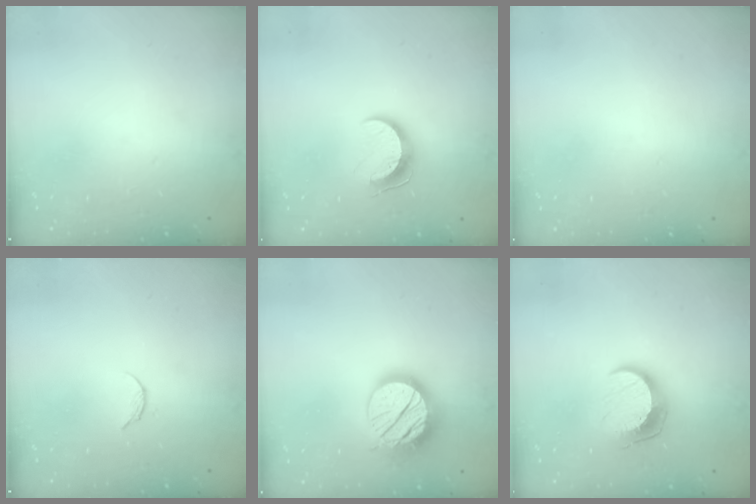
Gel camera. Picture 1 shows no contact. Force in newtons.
{"total": 9.0, "press": 8.9, "slide": 0.7}
{"total": 0.5, "press": 0.5, "slide": 0.1}
{"total": 4.9, "press": 4.9, "slide": 0.6}
{"total": 17.2, "press": 17.1, "slide": 1.5}
{"total": 11.1, "press": 11.0, "slide": 0.7}